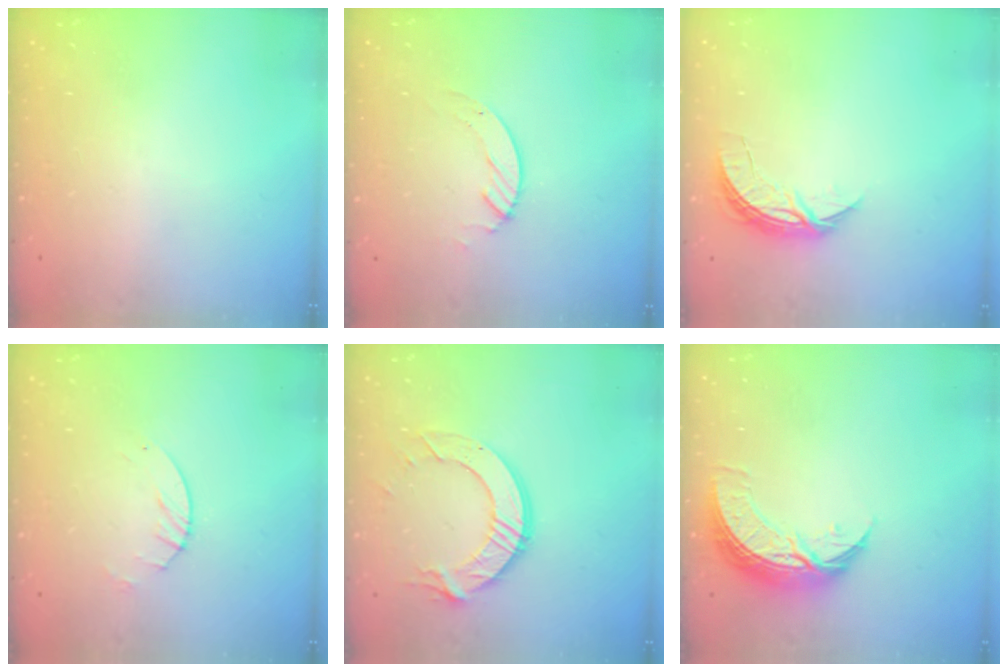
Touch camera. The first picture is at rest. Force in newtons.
{"total": 3.1, "press": 3.1, "slide": 0.3}
{"total": 6.2, "press": 6.2, "slide": 0.5}
{"total": 2.6, "press": 2.5, "slide": 0.4}
{"total": 11.1, "press": 11.0, "slide": 1.1}
{"total": 9.0, "press": 9.0, "slide": 0.7}